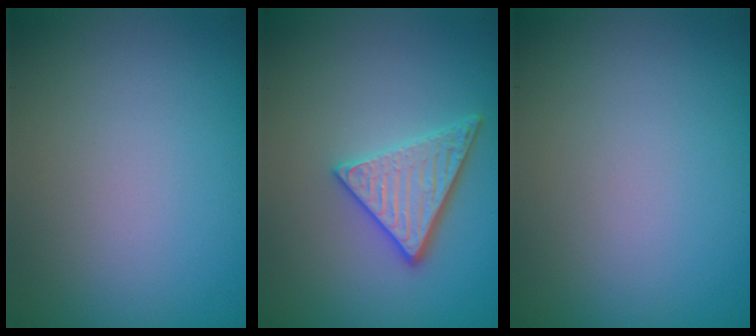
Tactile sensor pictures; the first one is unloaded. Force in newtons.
{"total": 3.3, "press": 3.0, "slide": 1.5}
{"total": 0.0}